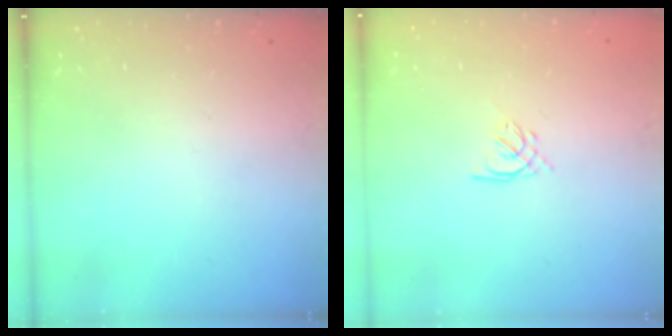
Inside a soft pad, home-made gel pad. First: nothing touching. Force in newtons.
{"total": 1.2, "press": 1.1, "slide": 0.5}